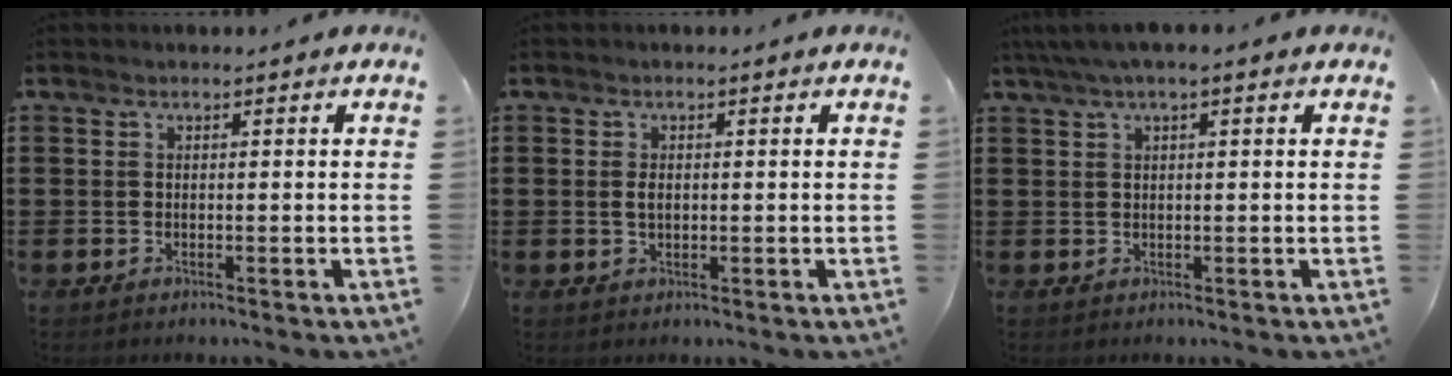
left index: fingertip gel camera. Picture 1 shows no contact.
{"total": 1.6, "force": [0.1, 0.9, 1.3], "torque": [-0.028, 0.005, 0.001]}
{"total": 2.1, "force": [0.8, 0.1, 1.9], "torque": [-0.036, 0.000, 0.014]}